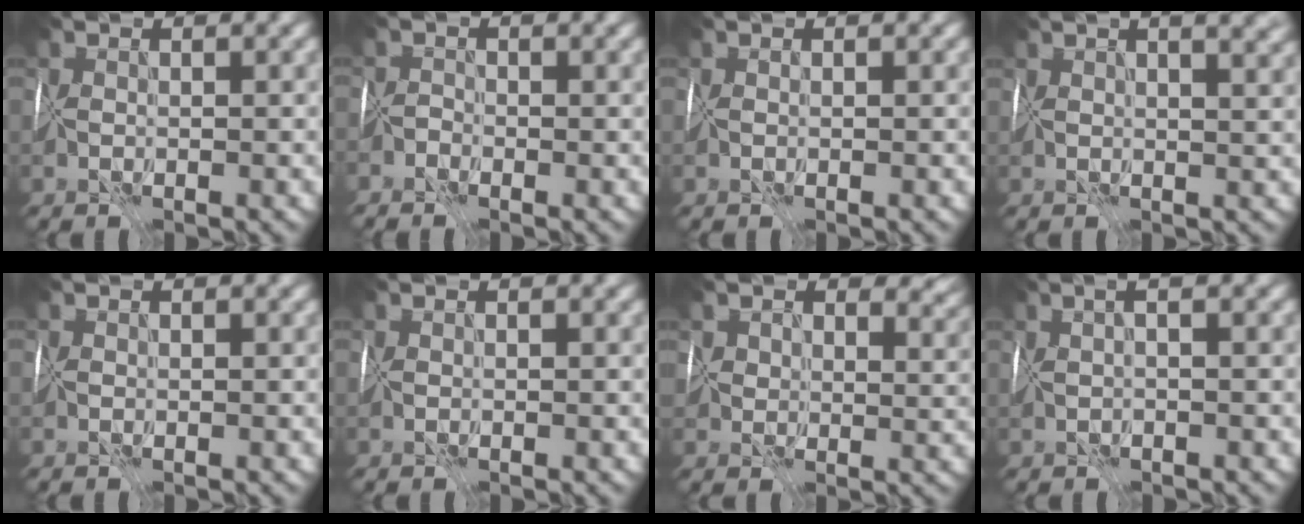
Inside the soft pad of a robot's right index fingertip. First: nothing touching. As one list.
[{"total": 1.0, "force": [-0.8, -0.5, -0.3], "torque": [0.004, 0.005, -0.021]}, {"total": 0.0}, {"total": 8.8, "force": [4.4, 4.0, 6.4], "torque": [-0.090, 0.039, 0.056]}, {"total": 0.0}, {"total": 0.0}, {"total": 6.7, "force": [3.9, 4.7, 2.8], "torque": [-0.053, 0.014, 0.062]}, {"total": 1.9, "force": [0.8, -0.1, 1.7], "torque": [-0.029, 0.002, 0.022]}]